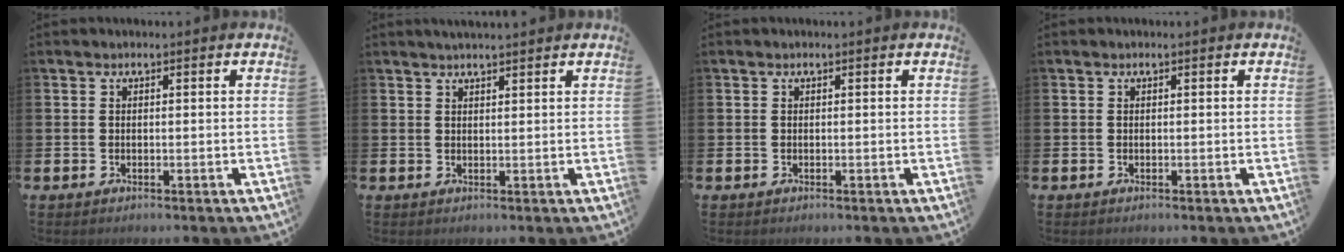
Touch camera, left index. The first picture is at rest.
{"total": 2.0, "force": [2.0, 0.1, 0.6], "torque": [-0.001, -0.008, 0.033]}
{"total": 0.0}
{"total": 0.0}